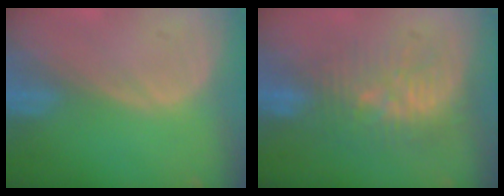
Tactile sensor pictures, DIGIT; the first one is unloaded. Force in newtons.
{"total": 9.2, "press": 8.6, "slide": 3.1}